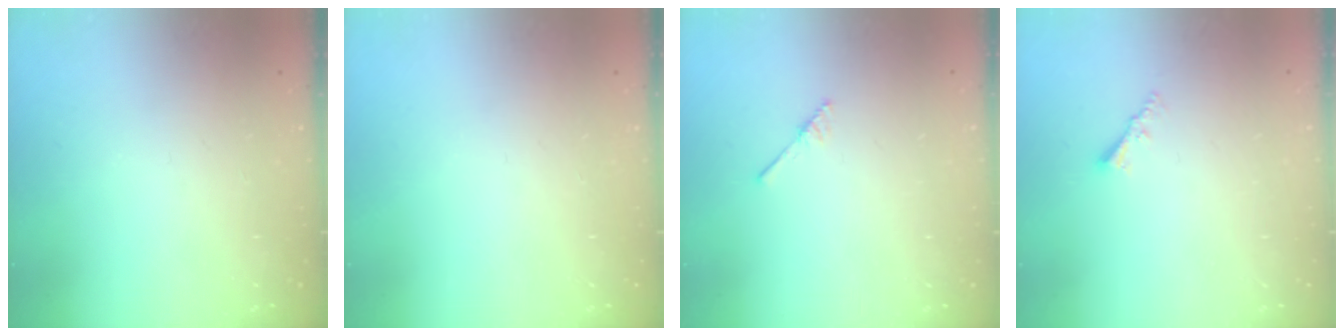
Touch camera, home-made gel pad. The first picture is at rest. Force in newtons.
{"total": 0.0}
{"total": 2.5, "press": 2.4, "slide": 0.3}
{"total": 2.0, "press": 2.0, "slide": 0.3}